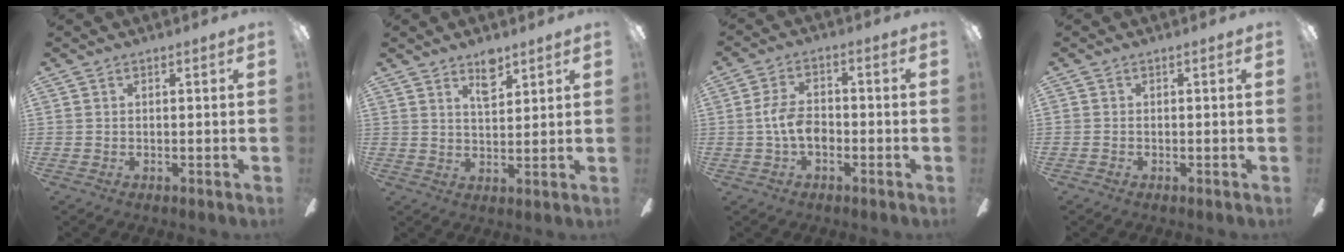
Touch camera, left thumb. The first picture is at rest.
{"total": 6.0, "force": [4.3, 2.5, 3.4], "torque": [-0.043, -0.018, 0.073]}
{"total": 7.1, "force": [-1.4, 4.2, 5.6], "torque": [-0.117, 0.011, -0.029]}
{"total": 0.7, "force": [-0.6, 0.3, 0.0], "torque": [0.001, 0.003, -0.012]}